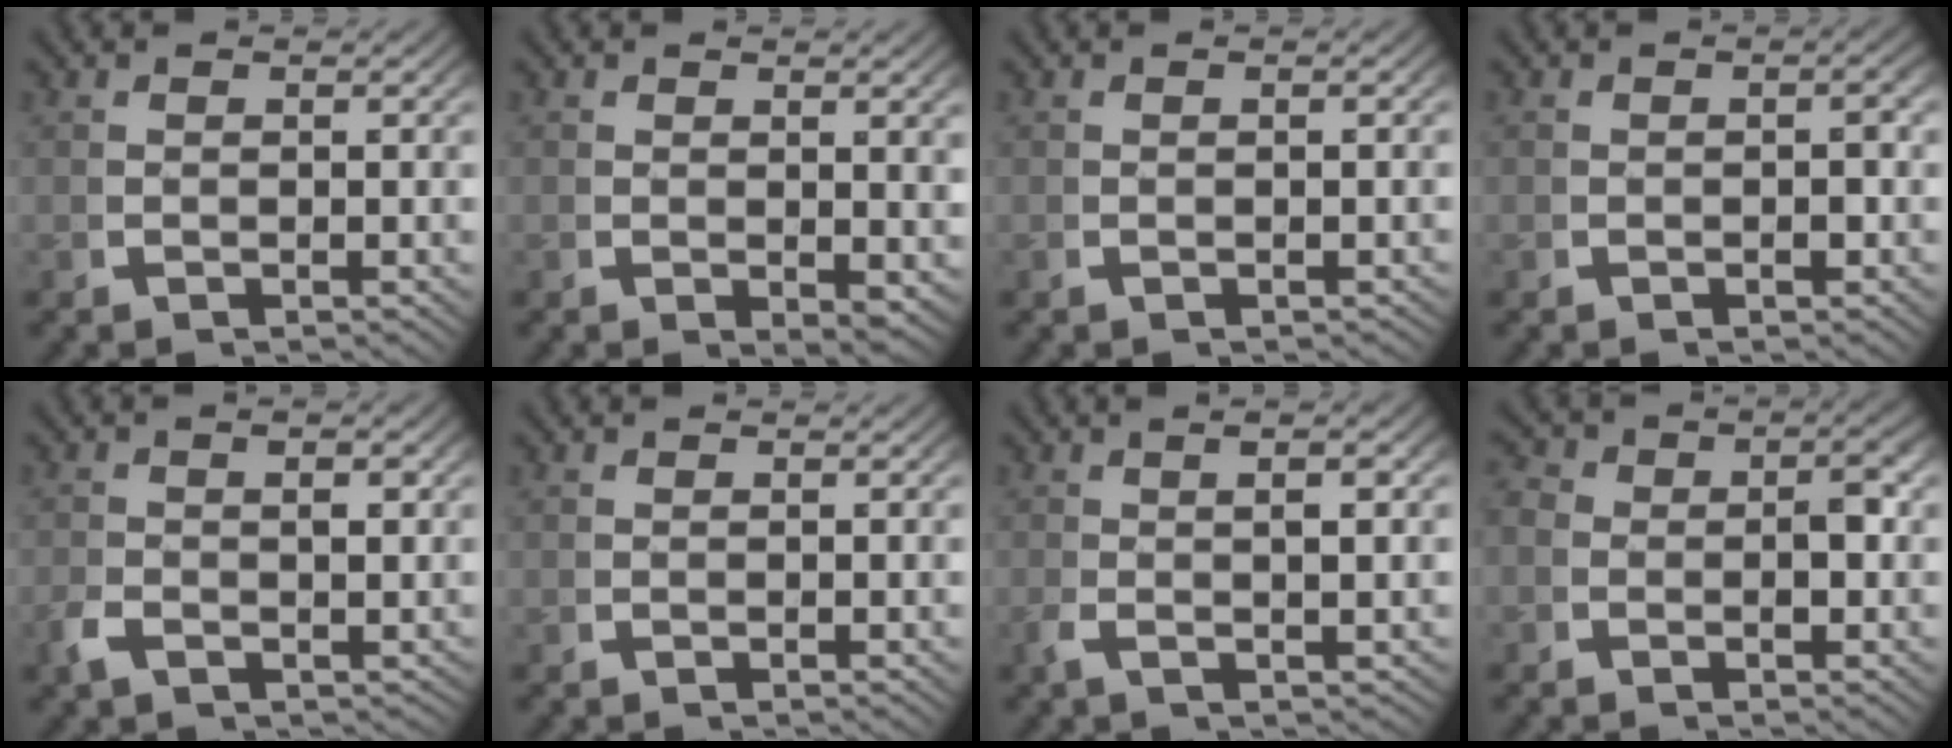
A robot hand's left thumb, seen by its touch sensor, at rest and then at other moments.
{"total": 1.8, "force": [0.7, 0.7, 1.5], "torque": [-0.020, -0.008, 0.014]}
{"total": 0.6, "force": [-0.5, 0.2, 0.4], "torque": [-0.007, 0.001, -0.007]}
{"total": 1.3, "force": [-0.3, 0.7, 1.0], "torque": [-0.014, -0.002, -0.005]}
{"total": 2.3, "force": [-0.8, 1.6, 1.5], "torque": [-0.036, -0.004, -0.013]}
{"total": 0.0}
{"total": 2.3, "force": [0.0, 0.8, 2.2], "torque": [-0.045, -0.001, -0.001]}
{"total": 3.7, "force": [-0.5, 2.9, 2.3], "torque": [-0.042, -0.003, -0.018]}